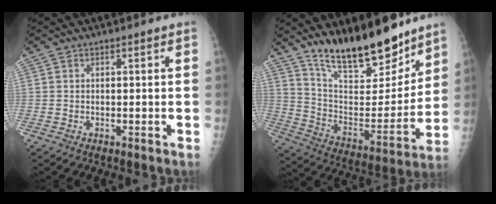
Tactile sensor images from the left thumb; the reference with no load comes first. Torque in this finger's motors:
{"motor_torque": [0.41, 0.24, 1.28, -1.49, 0.15]}